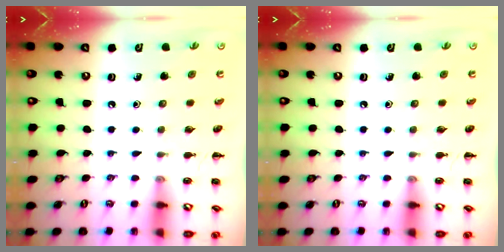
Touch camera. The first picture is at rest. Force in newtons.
{"total": 0.0}